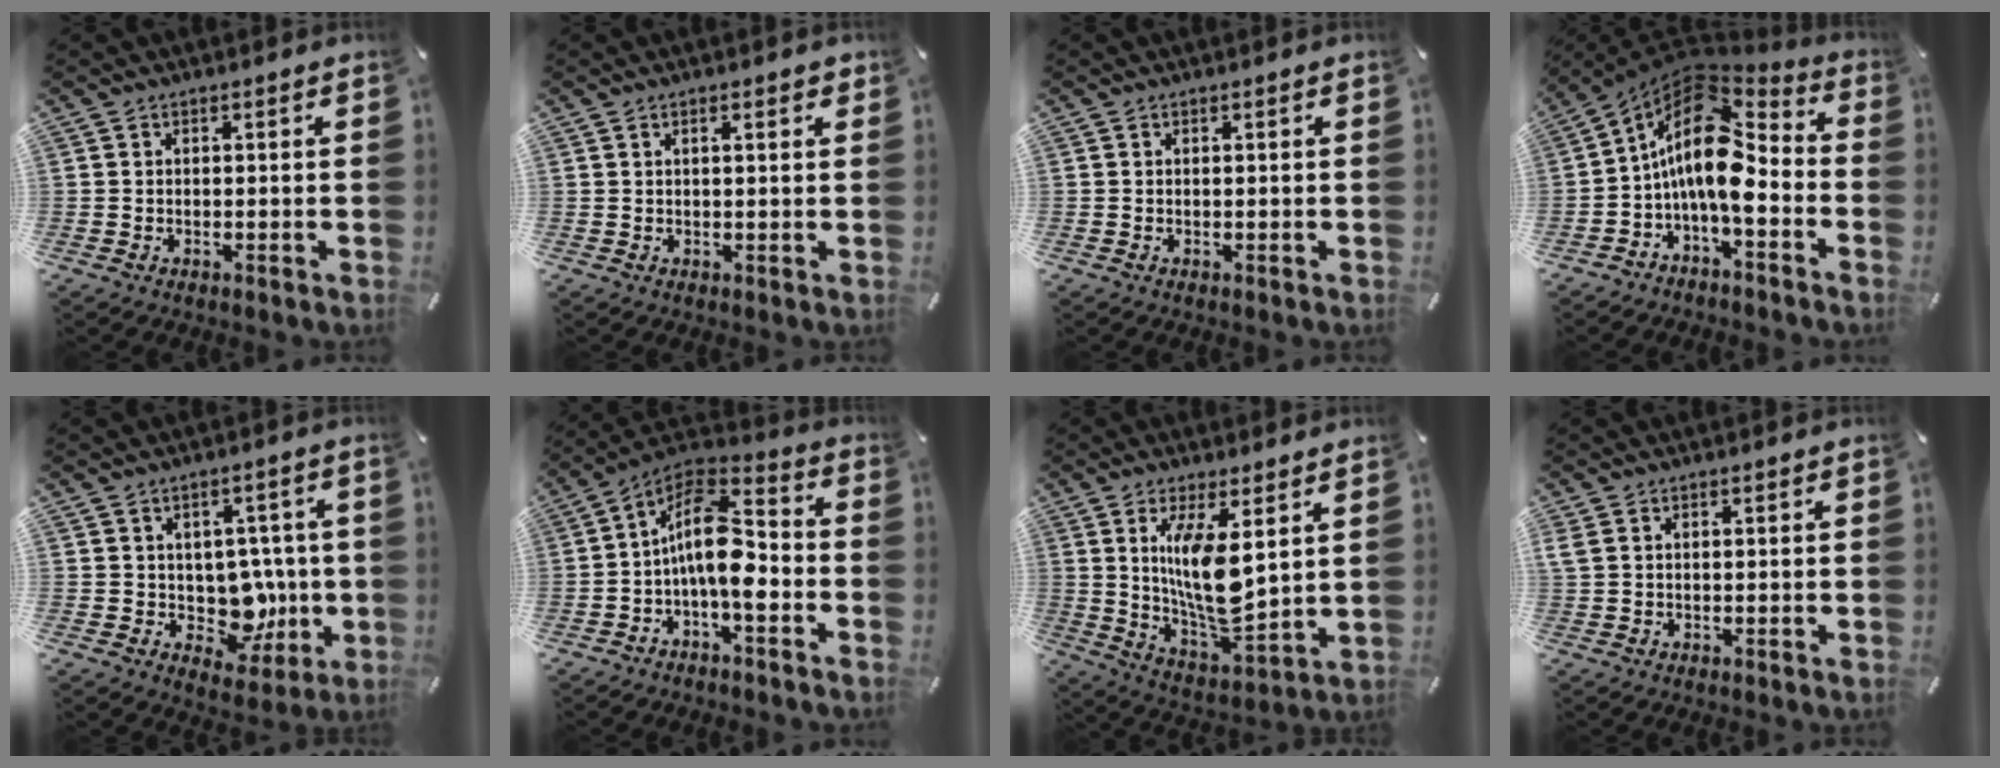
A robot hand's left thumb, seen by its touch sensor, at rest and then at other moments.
{"total": 1.9, "force": [0.9, 0.3, 1.6], "torque": [-0.033, 0.002, 0.014]}
{"total": 0.0}
{"total": 16.0, "force": [-0.8, 8.3, 13.7], "torque": [-0.270, -0.013, -0.019]}
{"total": 10.1, "force": [0.3, 8.4, 5.6], "torque": [-0.058, -0.007, 0.020]}
{"total": 15.0, "force": [-2.1, 7.5, 12.8], "torque": [-0.249, -0.001, -0.037]}
{"total": 13.5, "force": [4.2, 4.5, 12.0], "torque": [-0.236, -0.037, 0.070]}
{"total": 1.2, "force": [0.8, 0.6, 0.7], "torque": [-0.016, -0.002, 0.015]}